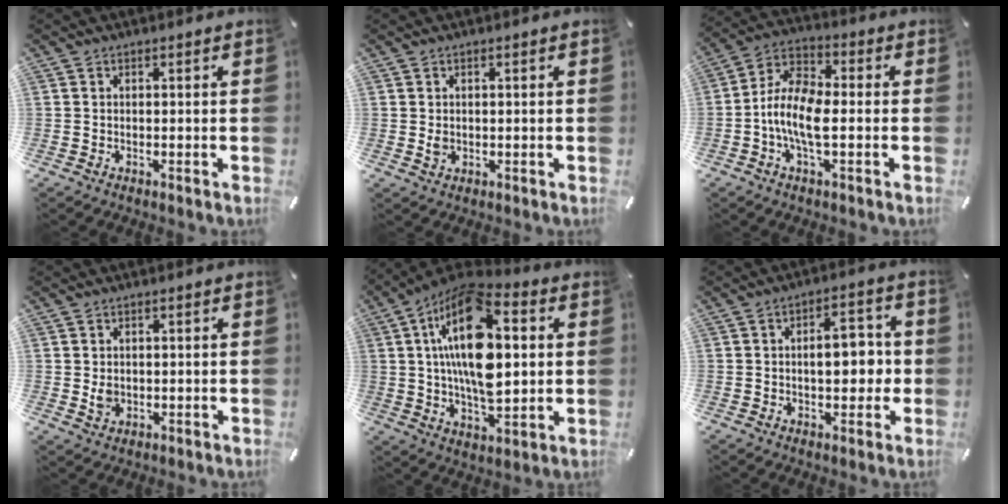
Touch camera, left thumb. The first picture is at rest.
{"total": 1.5, "force": [0.1, 1.2, 0.9], "torque": [-0.012, 0.000, 0.000]}
{"total": 10.4, "force": [-2.8, 5.2, 8.6], "torque": [-0.181, 0.004, -0.050]}
{"total": 2.4, "force": [0.1, 2.0, 1.3], "torque": [-0.019, 0.001, 0.001]}
{"total": 20.6, "force": [4.2, 10.8, 17.0], "torque": [-0.341, -0.006, 0.063]}
{"total": 8.8, "force": [-0.2, 5.1, 7.2], "torque": [-0.083, -0.002, -0.011]}